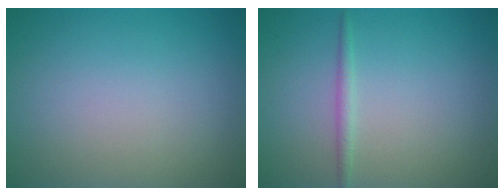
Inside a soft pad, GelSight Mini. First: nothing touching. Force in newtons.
{"total": 1.1, "press": 1.1, "slide": 0.1}